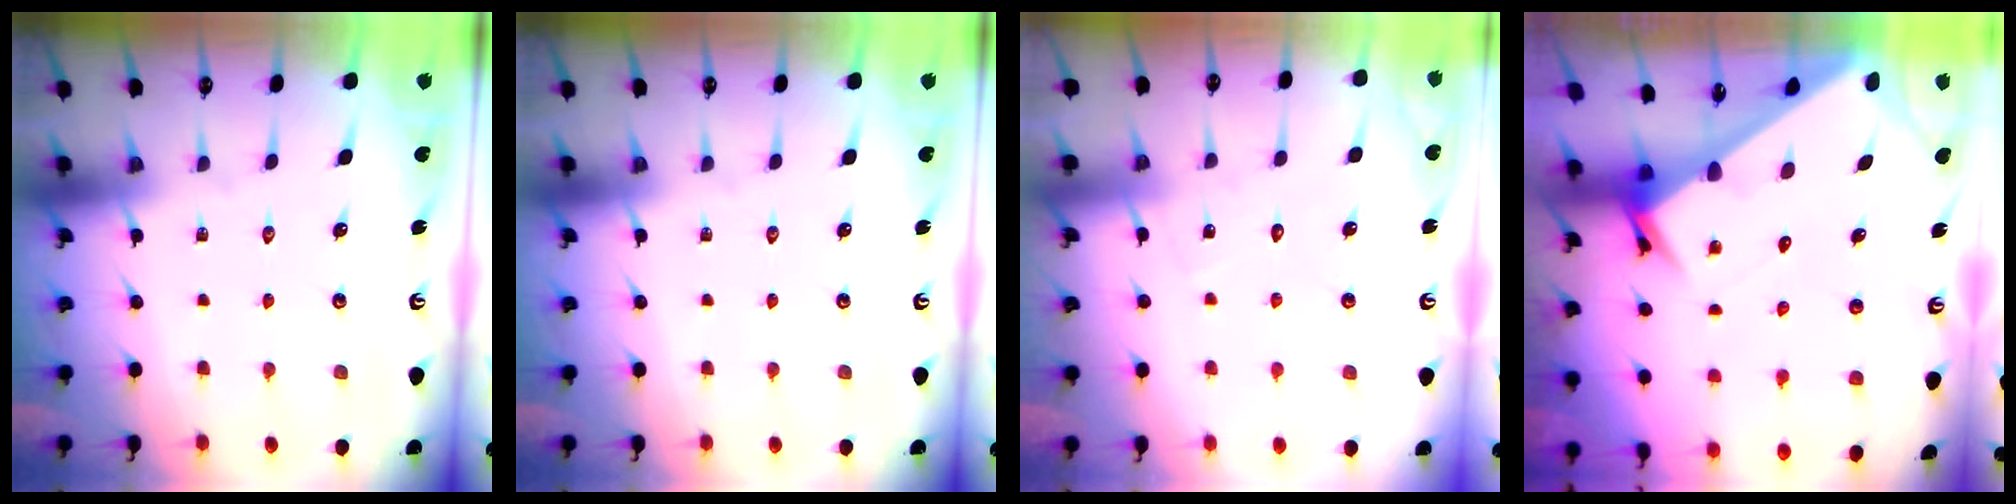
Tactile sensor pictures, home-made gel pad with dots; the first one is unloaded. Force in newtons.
{"total": 0.0}
{"total": 5.2, "press": 5.2, "slide": 0.4}
{"total": 3.6, "press": 3.6, "slide": 0.3}